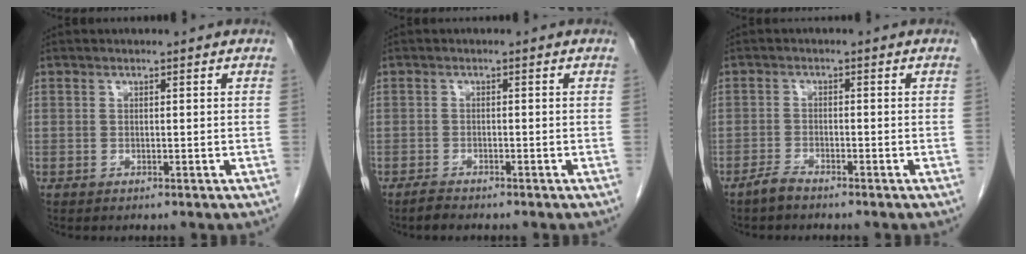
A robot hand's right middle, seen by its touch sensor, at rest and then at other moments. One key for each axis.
{"total": 1.7, "fx": -1.5, "fy": 0.3, "fz": 0.7, "tx": -0.024, "ty": -0.004, "tz": -0.026}
{"total": 1.9, "fx": -1.8, "fy": 0.2, "fz": 0.8, "tx": -0.020, "ty": -0.002, "tz": -0.035}